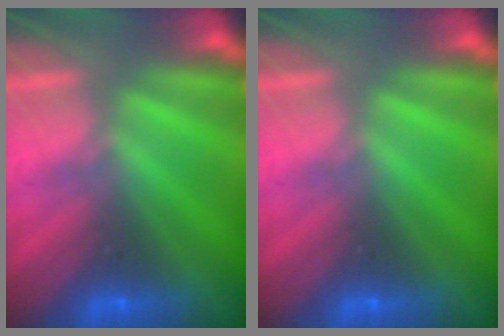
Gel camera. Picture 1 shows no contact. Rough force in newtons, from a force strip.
{"total": 0.0}